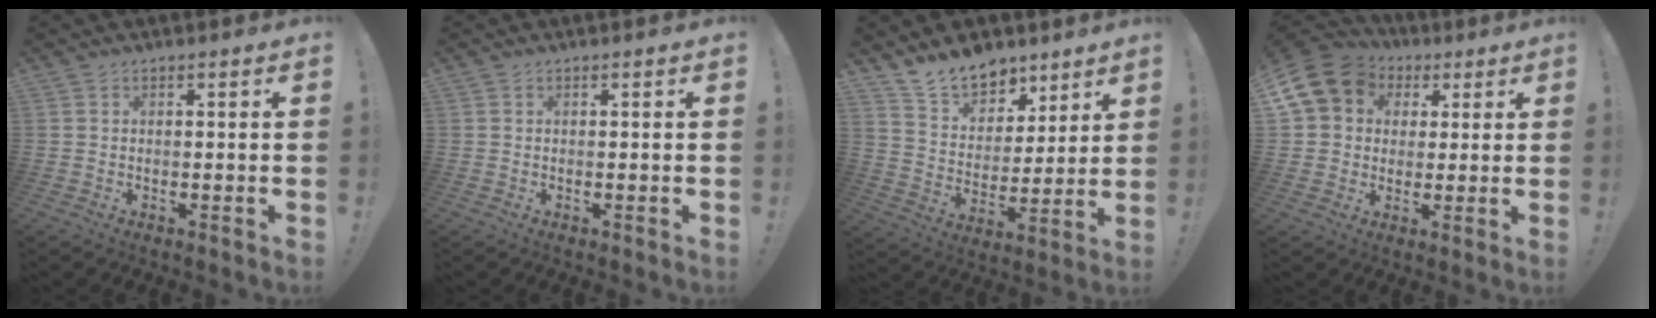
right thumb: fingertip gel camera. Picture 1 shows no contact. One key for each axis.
{"total": 0.0}
{"total": 13.3, "fx": 10.7, "fy": 7.2, "fz": 3.3, "tx": -0.066, "ty": -0.079, "tz": 0.206}
{"total": 12.8, "fx": 4.3, "fy": 10.7, "fz": 5.6, "tx": -0.090, "ty": -0.016, "tz": 0.087}